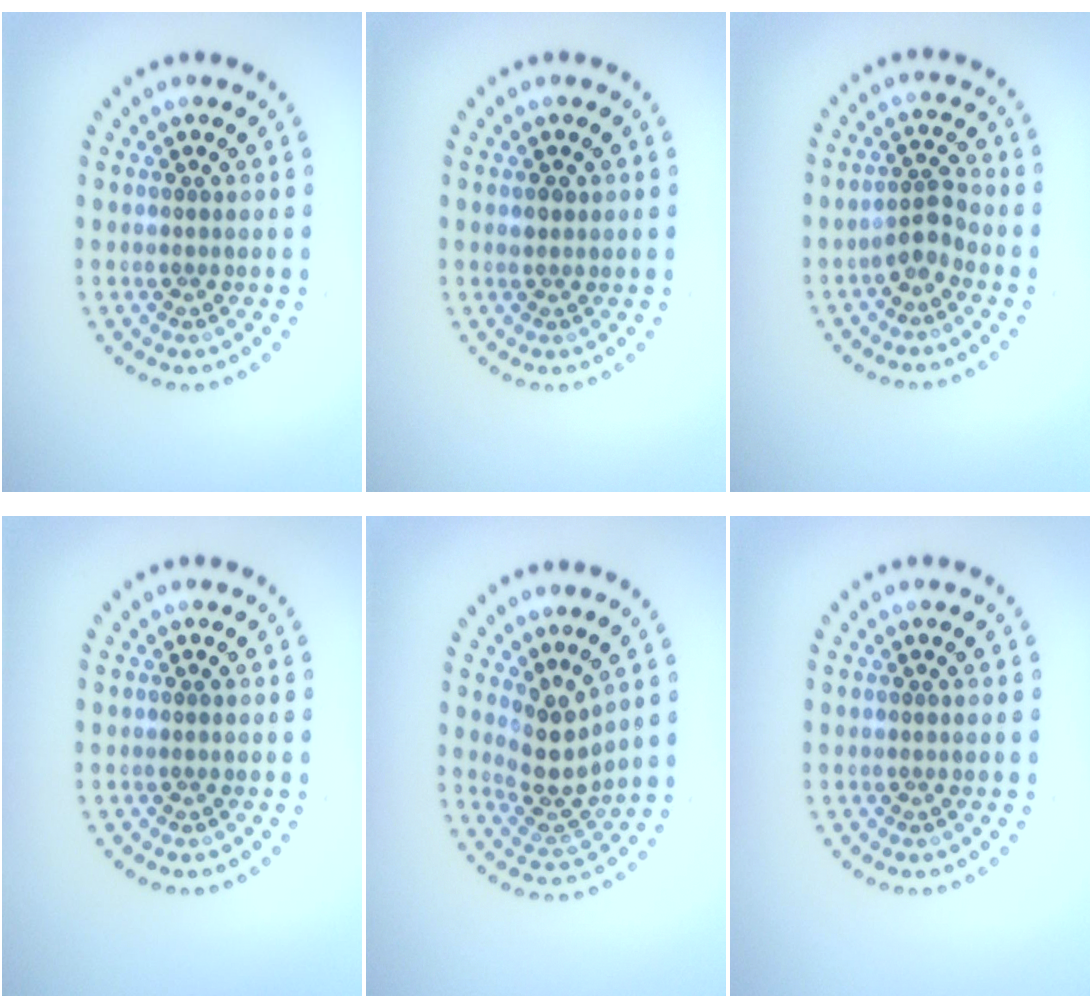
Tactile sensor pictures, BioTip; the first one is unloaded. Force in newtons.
{"total": 1.0, "press": 0.9, "slide": 0.4}
{"total": 2.0, "press": 1.7, "slide": 1.2}
{"total": 0.0}
{"total": 3.4, "press": 2.4, "slide": 2.4}
{"total": 0.0}